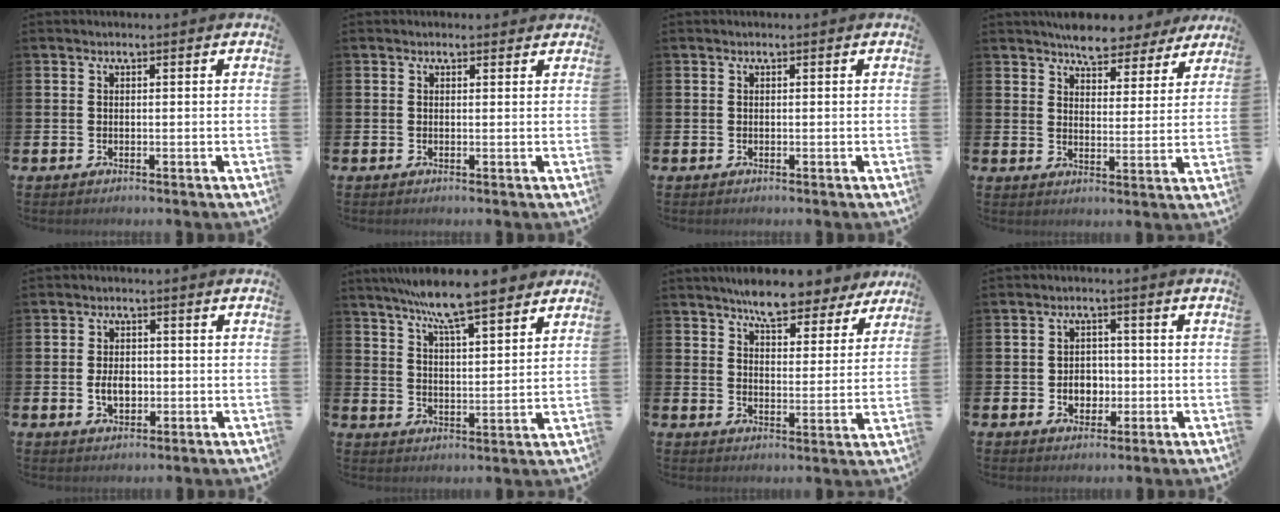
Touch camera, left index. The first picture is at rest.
{"total": 0.6, "force": [0.5, 0.3, 0.2], "torque": [0.003, 0.001, 0.008]}
{"total": 0.0}
{"total": 6.3, "force": [5.9, 2.1, 0.8], "torque": [-0.025, -0.035, 0.104]}
{"total": 3.5, "force": [-0.4, 2.3, 2.6], "torque": [-0.034, -0.001, -0.012]}
{"total": 9.6, "force": [8.6, 1.1, 4.2], "torque": [-0.097, -0.037, 0.152]}
{"total": 8.1, "force": [7.5, 1.8, 2.3], "torque": [-0.052, -0.037, 0.136]}
{"total": 3.5, "force": [-0.7, 2.9, 1.8], "torque": [-0.025, 0.001, -0.022]}